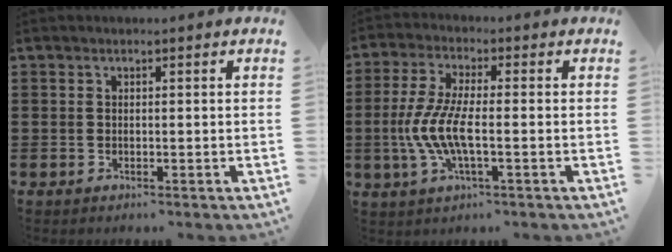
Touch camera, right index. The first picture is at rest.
{"total": 7.5, "force": [-1.9, 2.2, 7.0], "torque": [-0.170, -0.015, -0.046]}